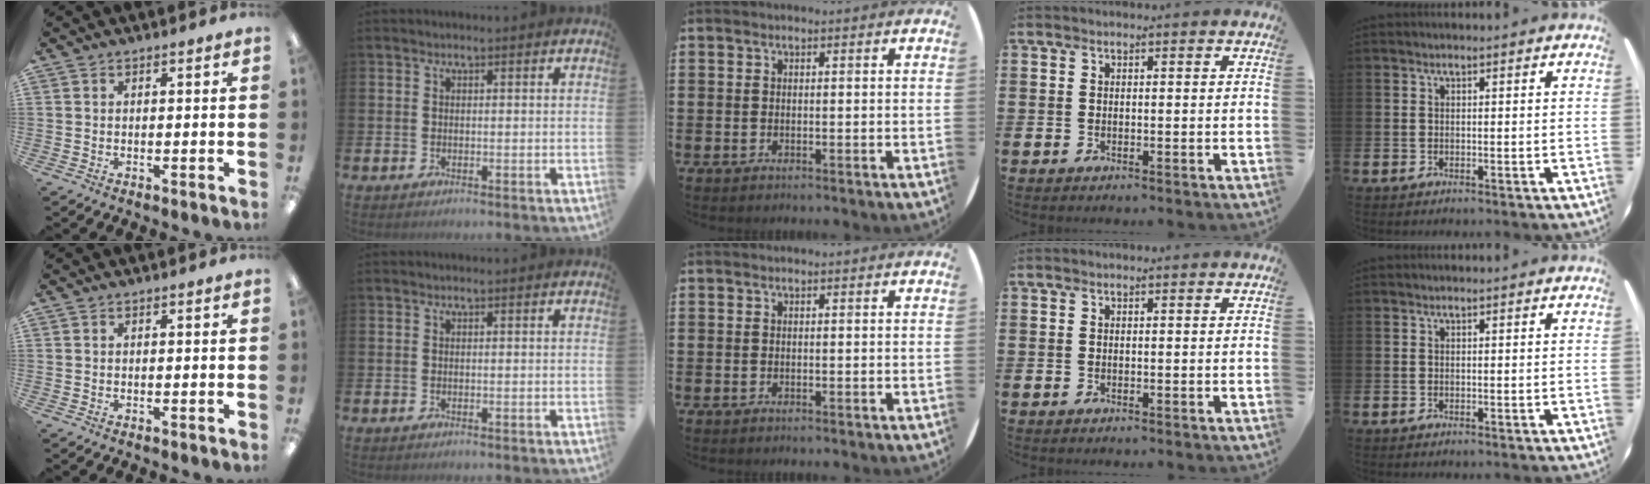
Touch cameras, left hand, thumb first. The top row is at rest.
{}